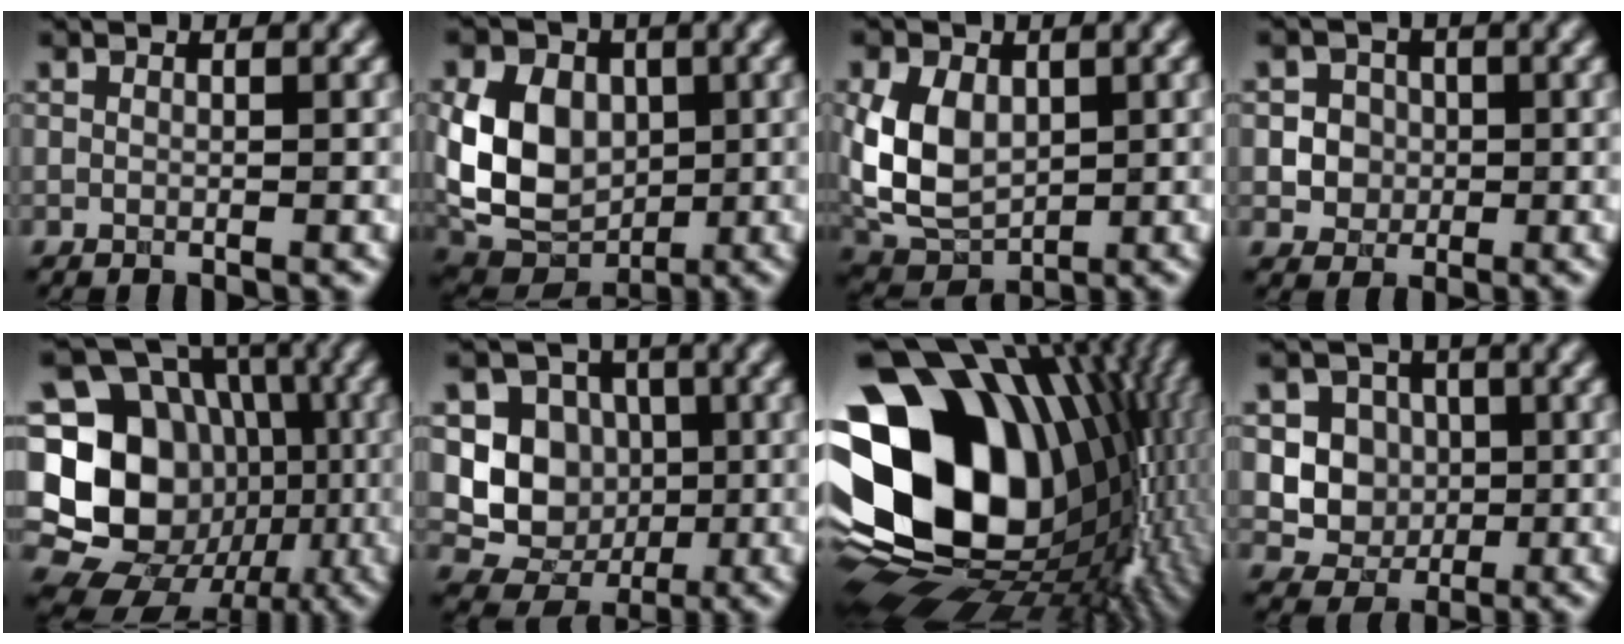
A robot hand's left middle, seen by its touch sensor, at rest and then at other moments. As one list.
[{"total": 8.3, "force": [0.5, 6.2, 5.4], "torque": [-0.113, -0.006, 0.003]}, {"total": 6.2, "force": [0.6, 4.3, 4.3], "torque": [-0.099, -0.002, 0.010]}, {"total": 3.6, "force": [0.4, 3.4, 1.3], "torque": [-0.009, 0.011, 0.003]}, {"total": 20.8, "force": [-1.7, 18.6, 9.1], "torque": [-0.176, 0.024, -0.060]}, {"total": 6.5, "force": [0.0, 5.8, 3.0], "torque": [-0.035, -0.009, -0.013]}, {"total": 20.5, "force": [1.6, 15.2, 13.8], "torque": [-0.275, -0.041, 0.063]}, {"total": 4.9, "force": [0.5, 4.5, 1.9], "torque": [-0.019, -0.002, 0.009]}]